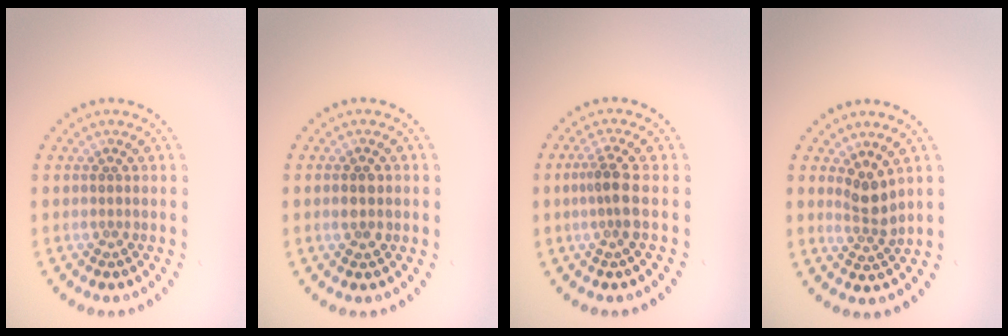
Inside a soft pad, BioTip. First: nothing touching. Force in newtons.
{"total": 2.1, "press": 2.1, "slide": 0.0}
{"total": 2.4, "press": 1.8, "slide": 1.5}
{"total": 2.3, "press": 1.8, "slide": 1.5}